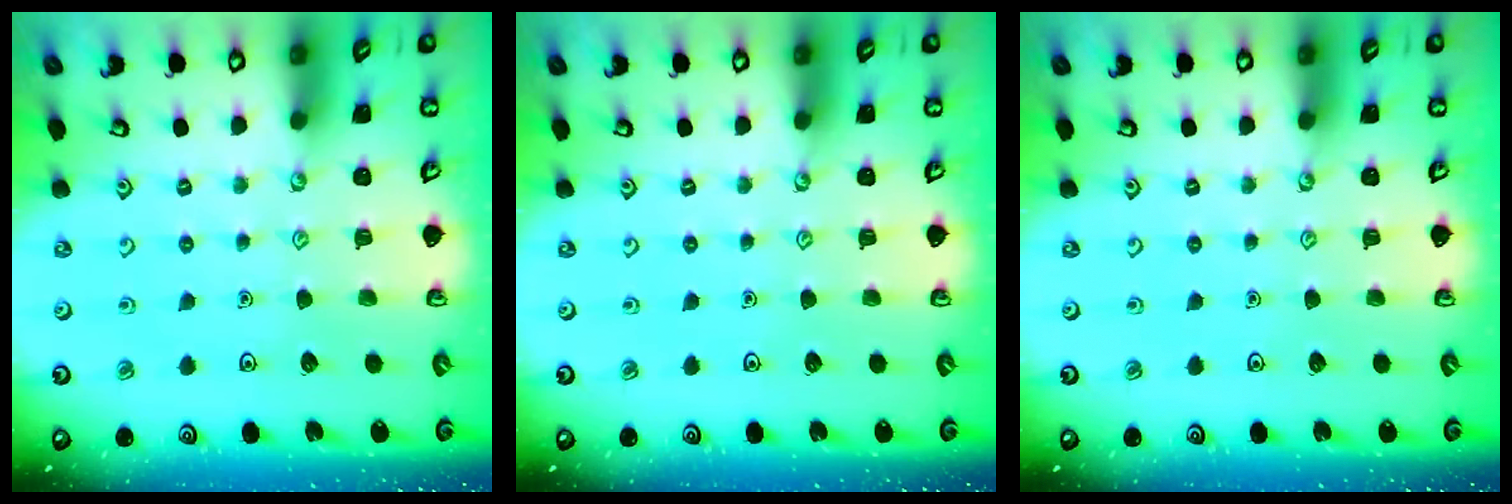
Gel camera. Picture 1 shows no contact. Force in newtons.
{"total": 0.0}
{"total": 0.0}